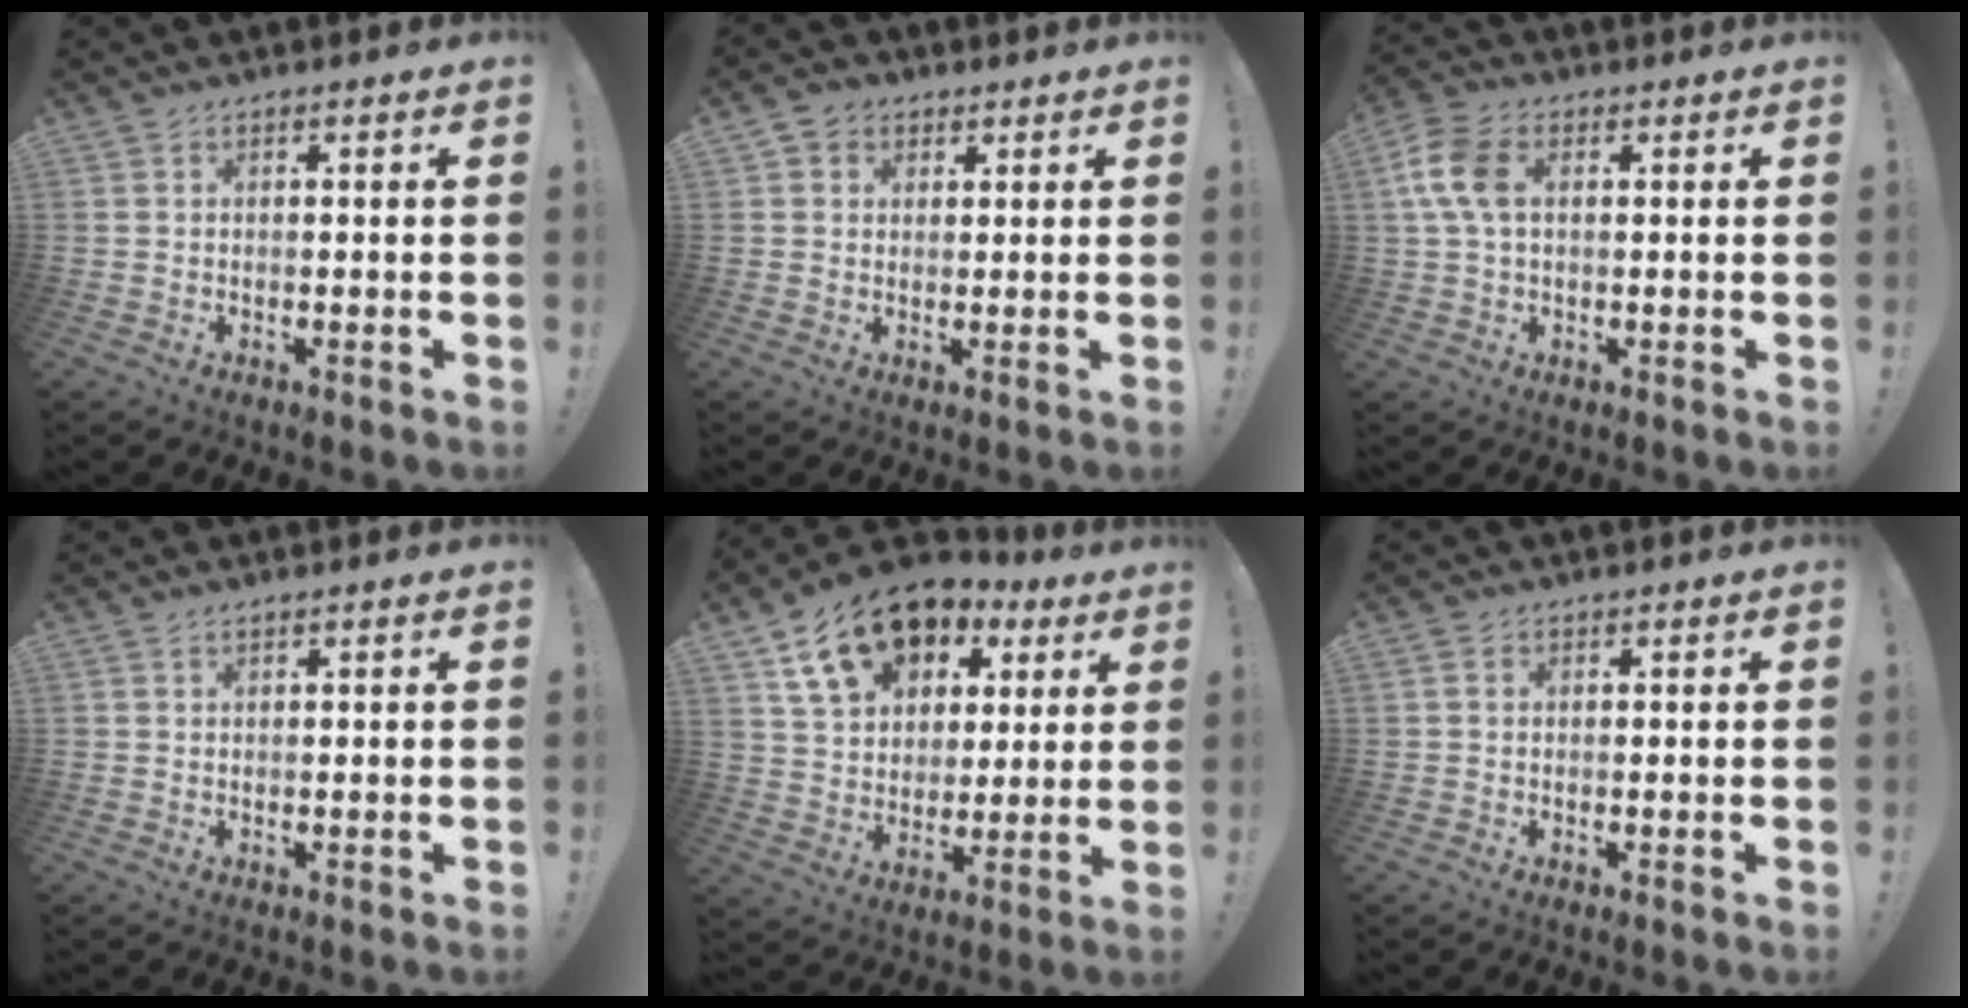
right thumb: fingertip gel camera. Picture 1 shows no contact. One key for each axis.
{"total": 3.5, "fx": 1.6, "fy": 3.0, "fz": 0.9, "tx": -0.010, "ty": -0.002, "tz": 0.028}
{"total": 9.8, "fx": 1.8, "fy": 6.3, "fz": 7.2, "tx": -0.156, "ty": 0.010, "tz": 0.036}
{"total": 0.7, "fx": 0.6, "fy": 0.2, "fz": 0.2, "tx": -0.010, "ty": 0.002, "tz": 0.012}
{"total": 16.9, "fx": 9.4, "fy": 11.3, "fz": 8.5, "tx": -0.134, "ty": -0.042, "tz": 0.177}
{"total": 0.9, "fx": 0.2, "fy": 0.8, "fz": 0.4, "tx": 0.000, "ty": -0.001, "tz": 0.002}